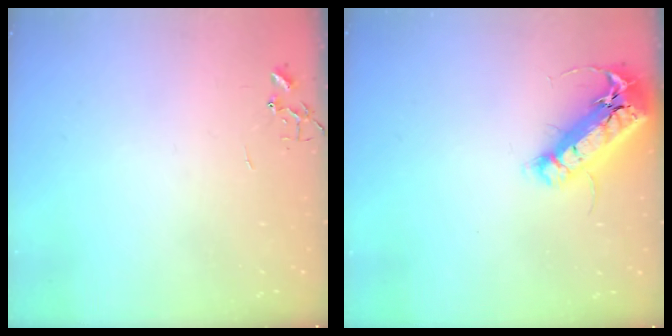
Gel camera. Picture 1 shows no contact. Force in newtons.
{"total": 18.8, "press": 18.4, "slide": 3.8}